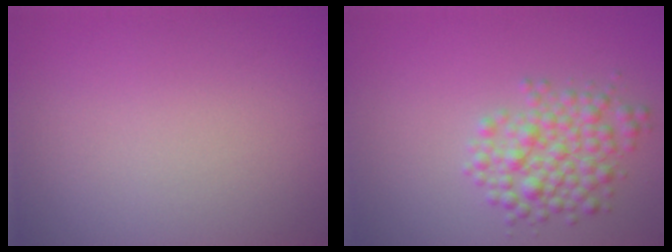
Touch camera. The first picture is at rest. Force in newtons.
{"total": 3.9, "press": 3.9, "slide": 0.2}